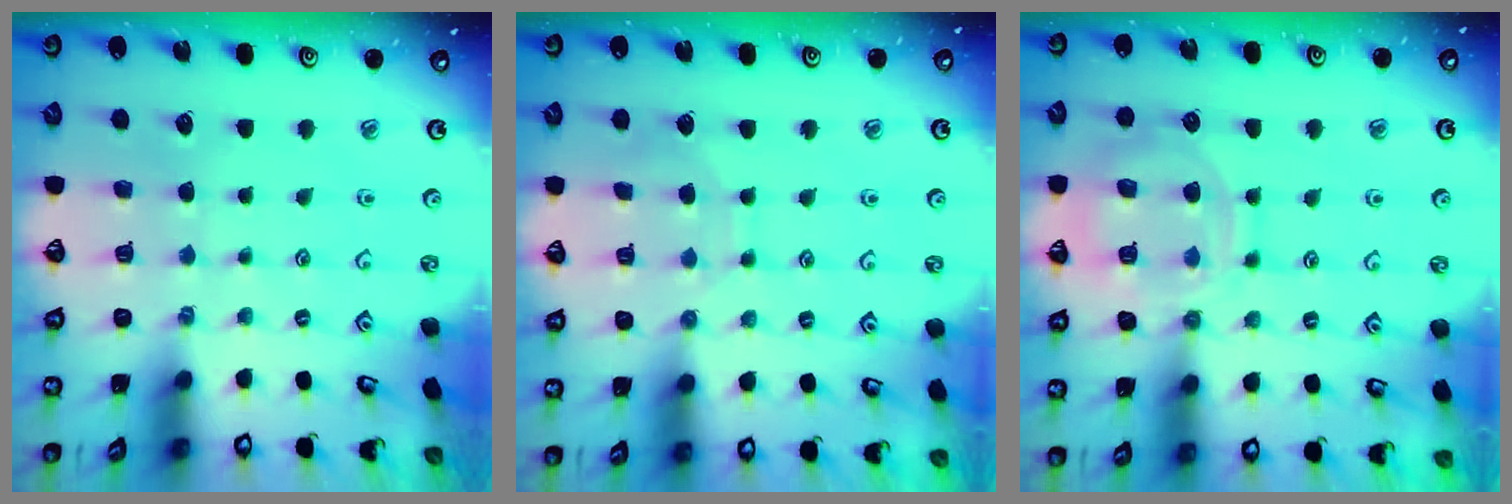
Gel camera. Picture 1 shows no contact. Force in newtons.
{"total": 5.1, "press": 5.1, "slide": 0.4}
{"total": 12.7, "press": 12.7, "slide": 1.0}